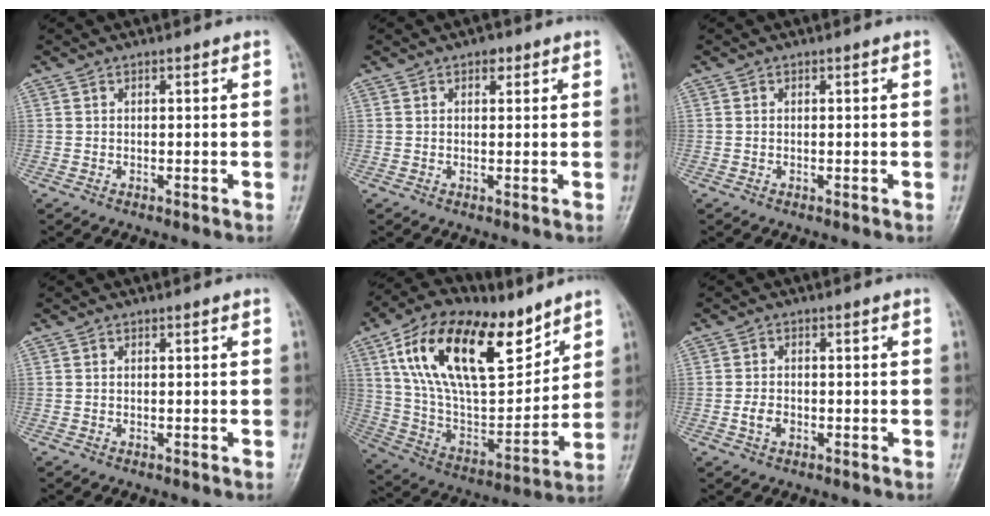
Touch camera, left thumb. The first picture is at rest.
{"total": 1.5, "force": [0.8, 1.0, 0.8], "torque": [-0.001, -0.001, 0.008]}
{"total": 0.0}
{"total": 0.0}
{"total": 26.4, "force": [13.8, 12.8, 18.6], "torque": [-0.302, -0.036, 0.252]}
{"total": 2.8, "force": [-0.9, 1.9, 1.8], "torque": [-0.034, 0.008, -0.019]}